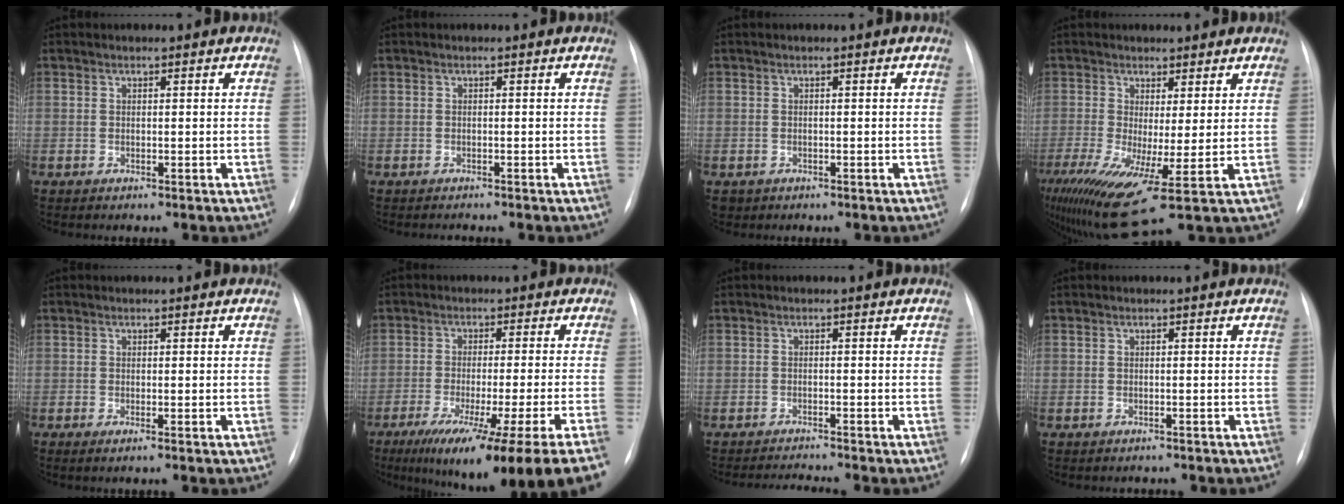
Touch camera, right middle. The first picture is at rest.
{"total": 1.1, "force": [-1.0, 0.4, 0.1], "torque": [-0.006, -0.002, -0.014]}
{"total": 1.3, "force": [-0.7, 1.0, 0.2], "torque": [-0.007, 0.003, -0.006]}
{"total": 12.9, "force": [-3.2, 2.0, 12.3], "torque": [-0.239, -0.017, -0.043]}
{"total": 0.6, "force": [-0.3, -0.2, 0.6], "torque": [-0.012, -0.002, -0.006]}
{"total": 20.2, "force": [-13.6, -1.0, 14.9], "torque": [-0.157, -0.053, -0.203]}
{"total": 2.8, "force": [-2.5, -1.3, 0.1], "torque": [-0.010, -0.017, -0.043]}
{"total": 1.0, "force": [-0.9, 0.4, 0.1], "torque": [-0.006, -0.001, -0.012]}